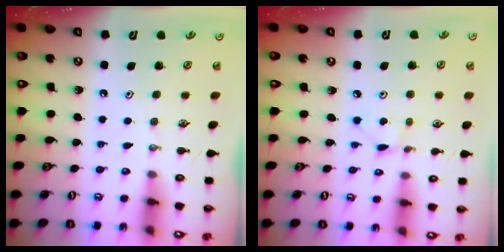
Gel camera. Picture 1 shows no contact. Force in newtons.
{"total": 3.0, "press": 3.0, "slide": 0.4}